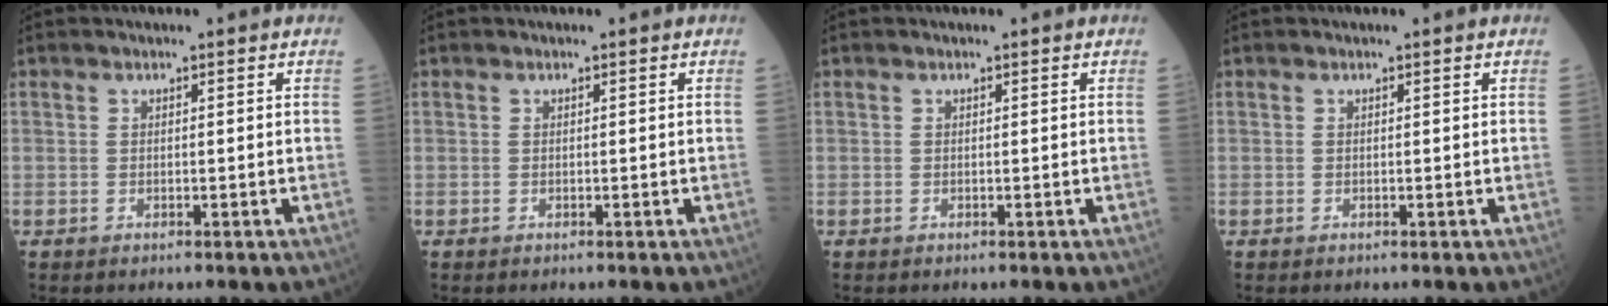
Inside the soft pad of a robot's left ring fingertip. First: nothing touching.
{"total": 0.0}
{"total": 0.0}
{"total": 0.0}